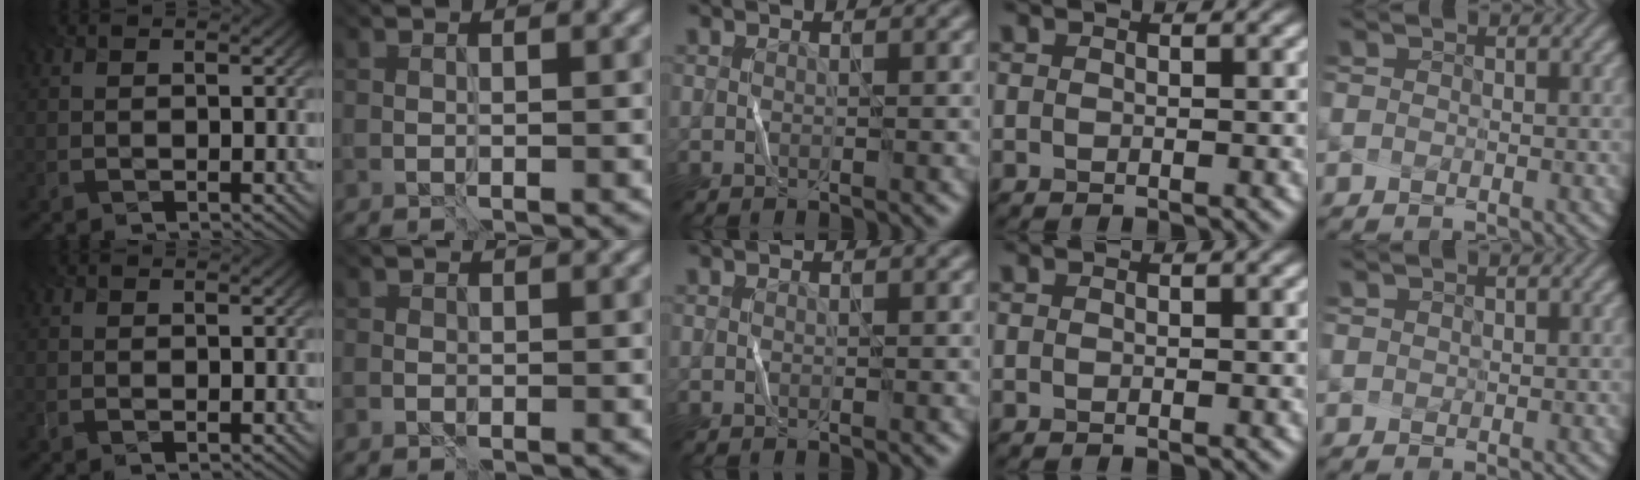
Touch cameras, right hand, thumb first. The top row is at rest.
{"index": {"total": 0.6, "force": [-0.4, 0.5, -0.1], "torque": [-0.001, -0.001, -0.009]}, "little": {"total": 0.5, "force": [0.4, 0.2, -0.2], "torque": [0.008, 0.002, 0.011]}}